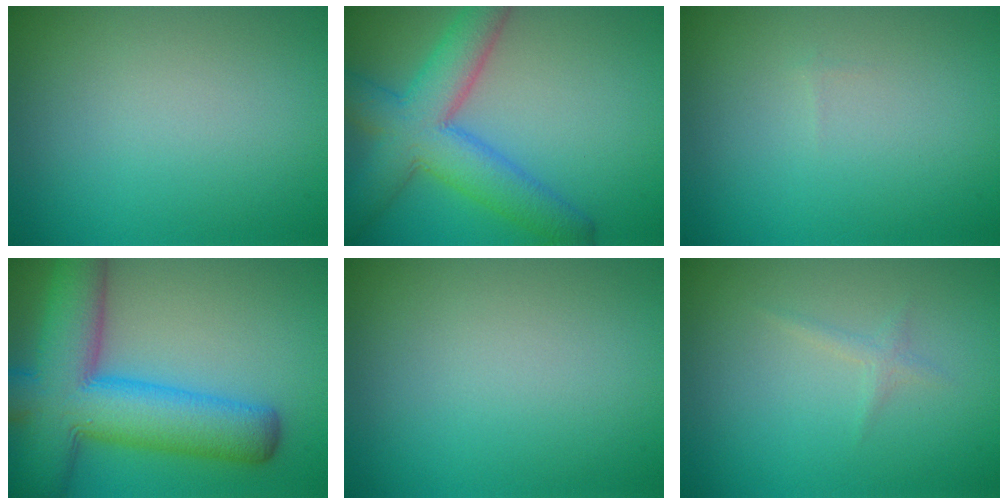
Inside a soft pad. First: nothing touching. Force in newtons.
{"total": 7.4, "press": 7.4, "slide": 0.2}
{"total": 0.0}
{"total": 12.0, "press": 12.0, "slide": 0.4}
{"total": 0.0}
{"total": 0.8, "press": 0.8, "slide": 0.0}